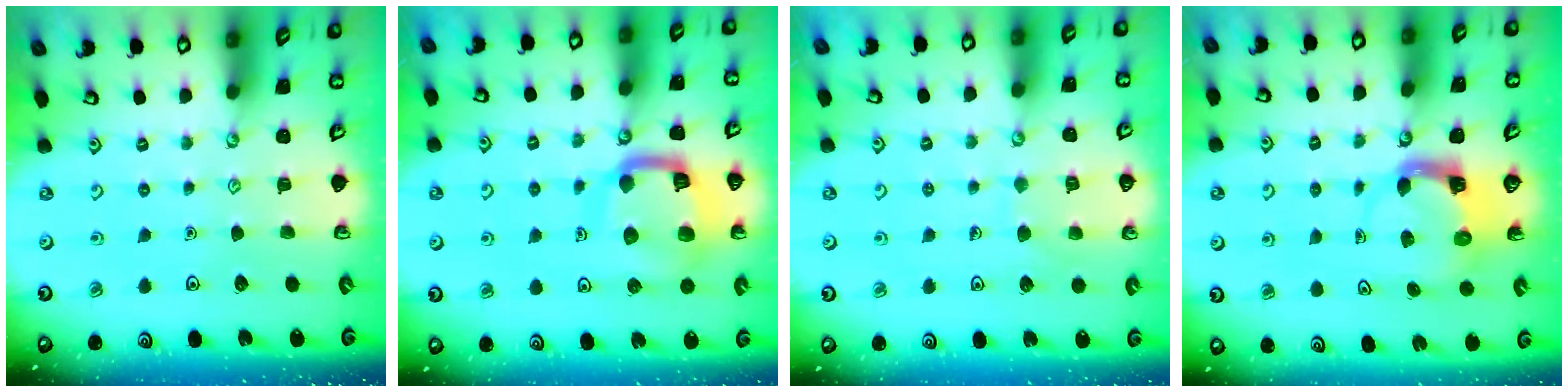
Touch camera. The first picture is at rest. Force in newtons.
{"total": 13.5, "press": 13.4, "slide": 1.3}
{"total": 6.4, "press": 6.4, "slide": 0.4}
{"total": 3.9, "press": 3.9, "slide": 0.4}